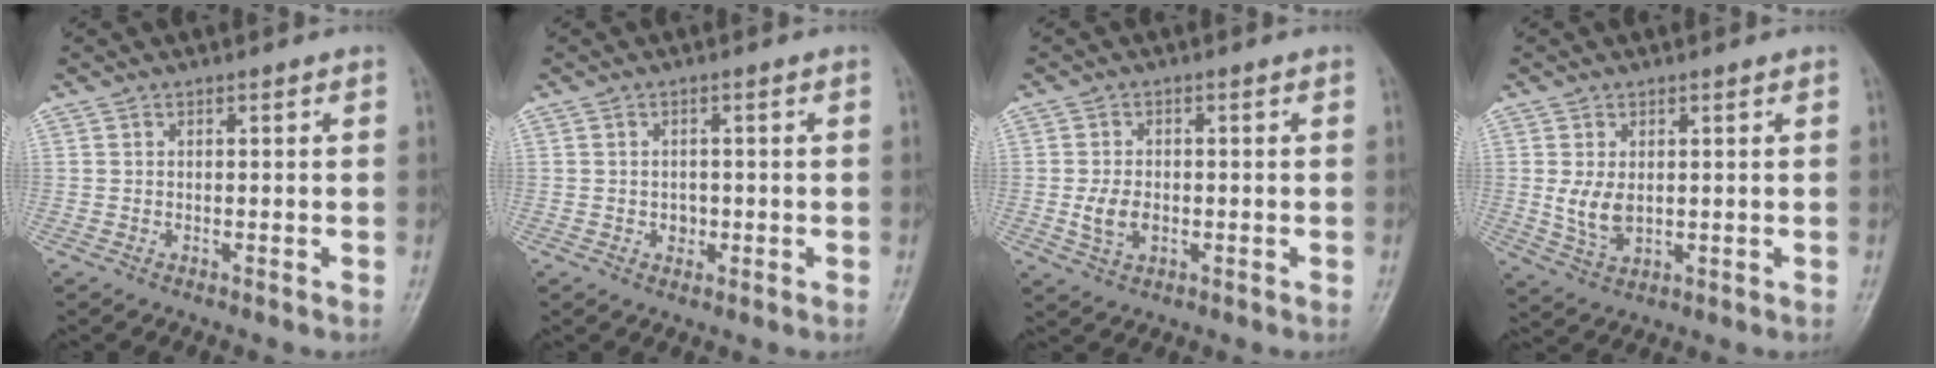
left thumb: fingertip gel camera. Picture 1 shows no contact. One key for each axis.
{"total": 1.7, "fx": -0.2, "fy": 1.5, "fz": 0.8, "tx": -0.003, "ty": 0.003, "tz": 0.000}
{"total": 4.3, "fx": -0.5, "fy": 3.0, "fz": 3.1, "tx": -0.057, "ty": -0.001, "tz": -0.005}
{"total": 5.1, "fx": 0.7, "fy": 3.2, "fz": 3.9, "tx": -0.069, "ty": -0.012, "tz": 0.024}